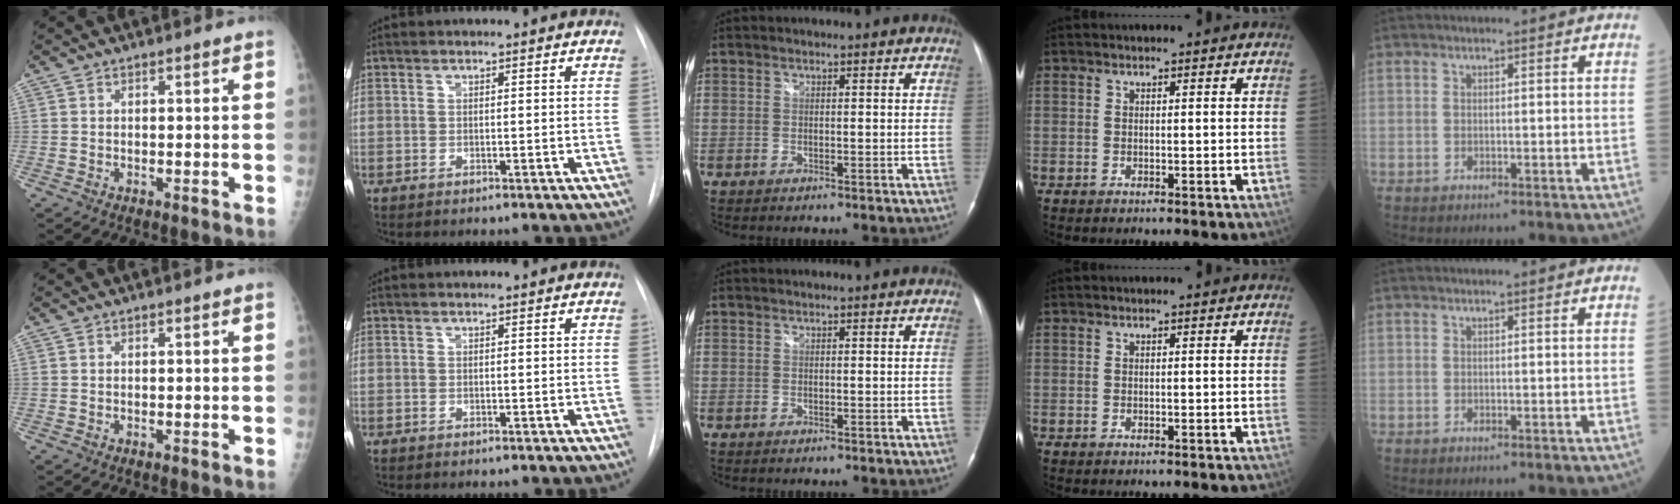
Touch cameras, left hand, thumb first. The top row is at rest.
{}